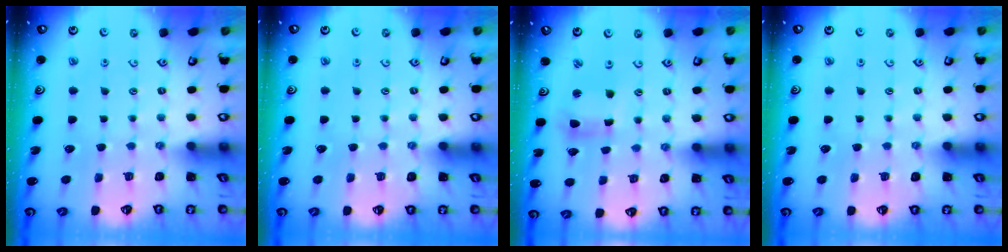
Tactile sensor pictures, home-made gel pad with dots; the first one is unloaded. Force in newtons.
{"total": 0.0}
{"total": 4.3, "press": 4.2, "slide": 0.5}
{"total": 0.0}